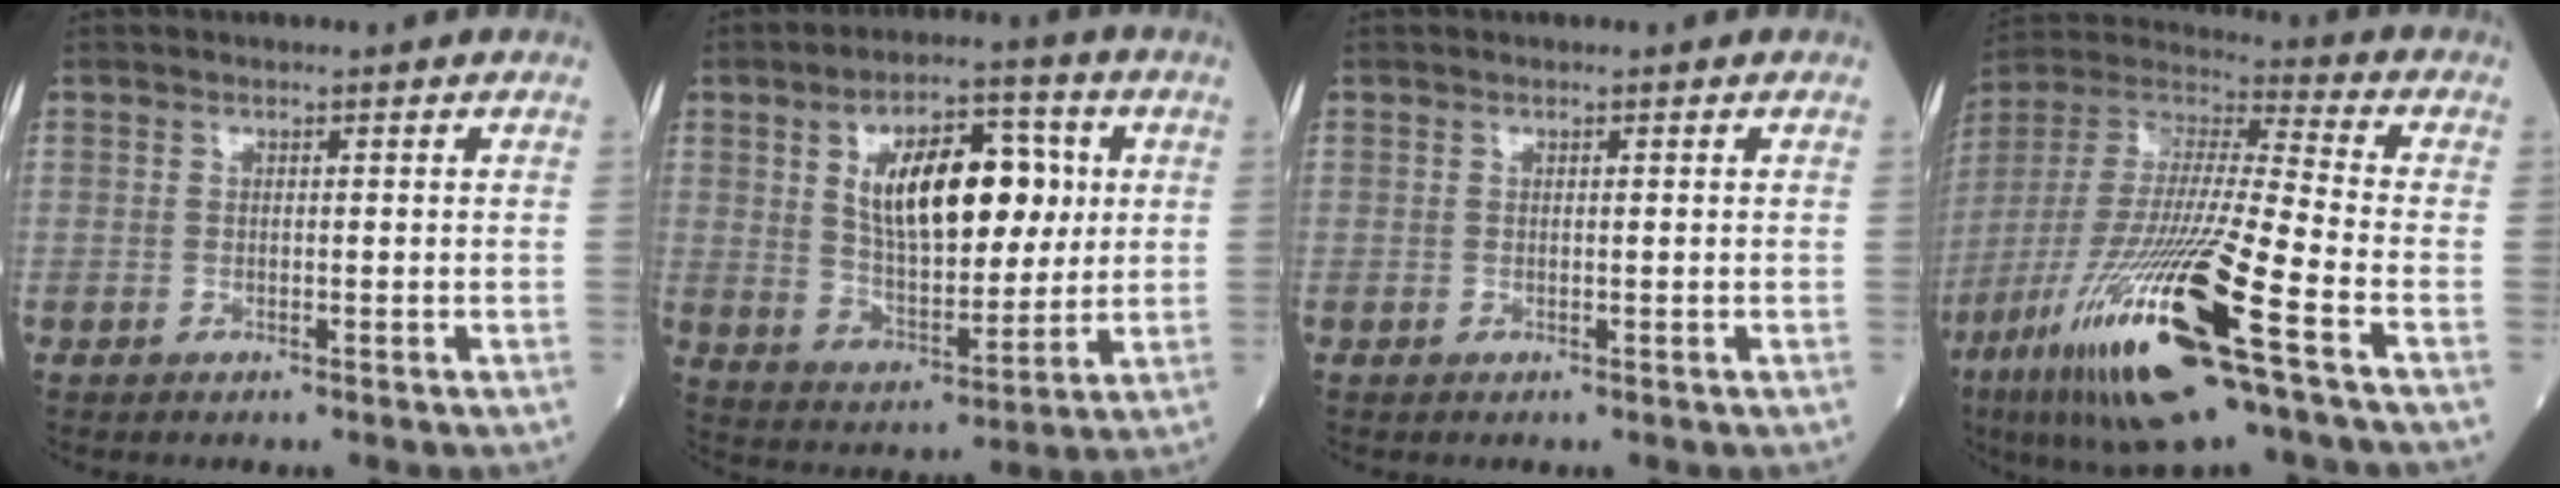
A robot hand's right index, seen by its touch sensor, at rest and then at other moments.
{"total": 15.1, "force": [3.8, 6.5, 13.1], "torque": [-0.221, 0.017, 0.066]}
{"total": 0.0}
{"total": 24.0, "force": [-11.3, 1.8, 21.1], "torque": [-0.439, -0.057, -0.213]}